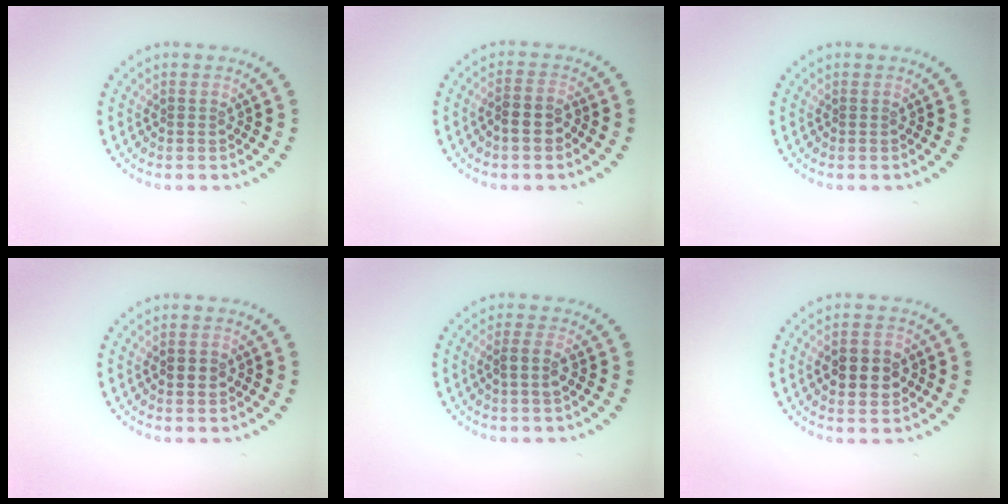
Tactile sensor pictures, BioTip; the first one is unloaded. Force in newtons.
{"total": 1.7, "press": 1.6, "slide": 0.8}
{"total": 0.0}
{"total": 1.9, "press": 1.9, "slide": 0.1}
{"total": 1.7, "press": 1.4, "slide": 0.9}
{"total": 4.5, "press": 4.5, "slide": 0.1}